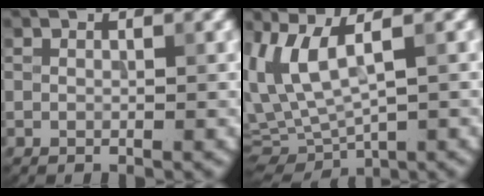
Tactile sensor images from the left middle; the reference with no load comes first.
{"total": 8.4, "force": [2.3, 3.3, 7.4], "torque": [-0.175, -0.003, 0.055]}